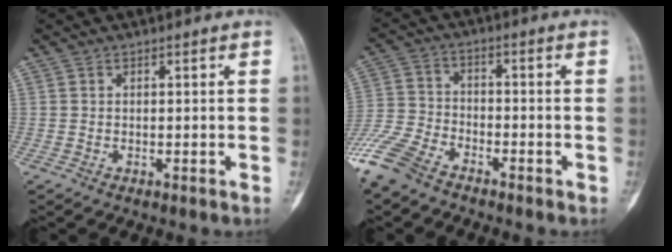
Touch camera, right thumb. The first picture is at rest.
{"total": 11.7, "force": [-8.6, 5.4, 5.8], "torque": [-0.126, 0.014, -0.176]}